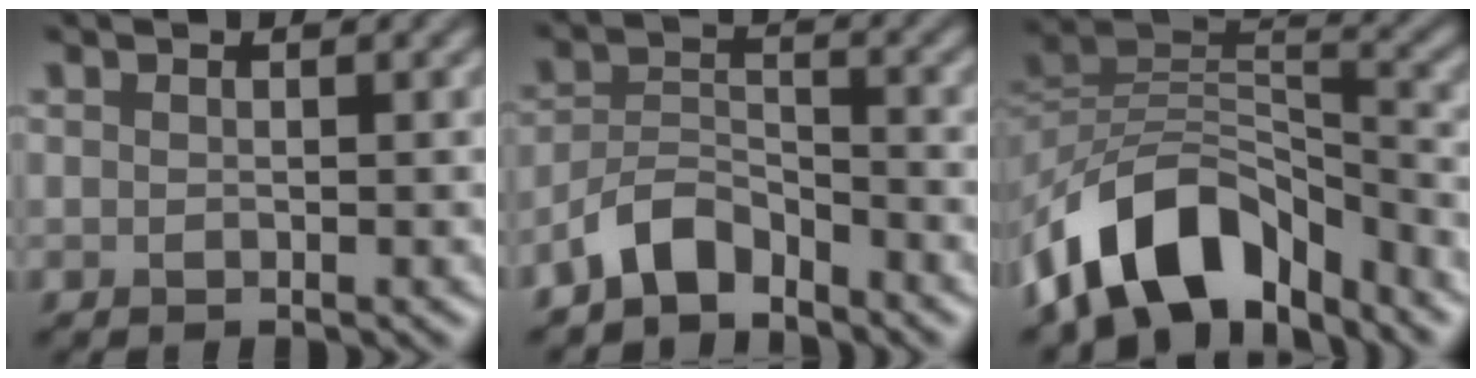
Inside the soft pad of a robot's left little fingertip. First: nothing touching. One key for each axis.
{"total": 3.8, "fx": -3.1, "fy": 1.6, "fz": 1.5, "tx": -0.025, "ty": 0.010, "tz": -0.069}
{"total": 10.6, "fx": -7.2, "fy": 5.5, "fz": 5.5, "tx": -0.084, "ty": 0.005, "tz": -0.140}